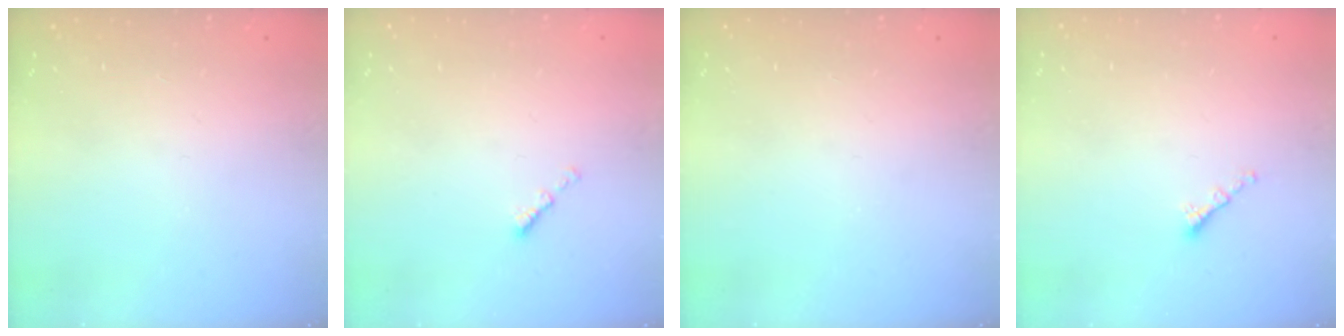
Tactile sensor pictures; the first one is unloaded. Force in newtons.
{"total": 0.0}
{"total": 0.0}
{"total": 1.3, "press": 1.2, "slide": 0.6}